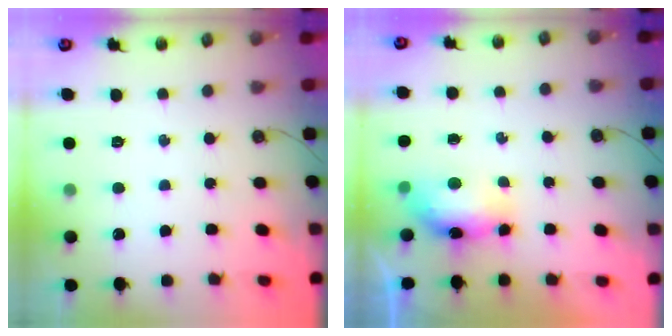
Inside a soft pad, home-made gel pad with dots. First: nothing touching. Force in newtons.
{"total": 7.8, "press": 7.6, "slide": 1.8}